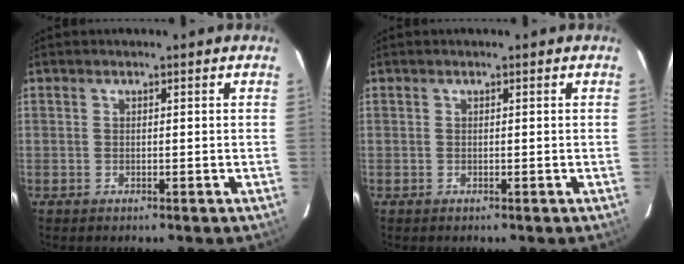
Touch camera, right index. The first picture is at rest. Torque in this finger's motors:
{"motor_torque": [0.00, 0.00, 0.01, 0.00]}